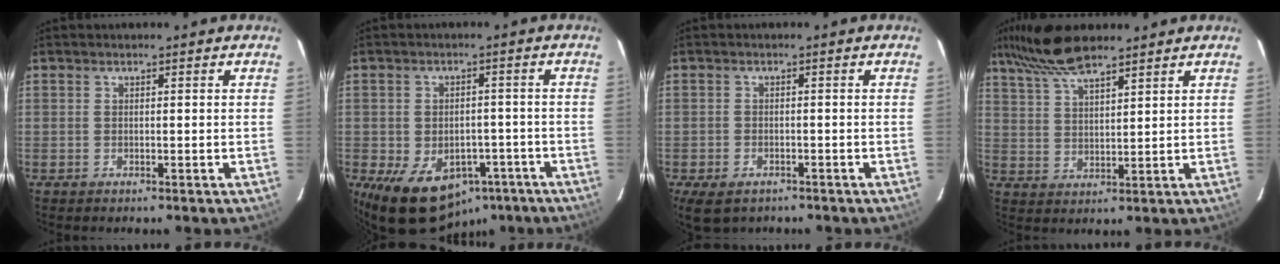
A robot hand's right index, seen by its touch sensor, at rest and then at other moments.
{"total": 13.6, "force": [-7.4, 9.3, 6.5], "torque": [-0.138, 0.008, -0.083]}
{"total": 6.3, "force": [-4.1, 3.7, 3.0], "torque": [-0.074, -0.019, -0.064]}
{"total": 9.6, "force": [7.7, 2.1, 5.2], "torque": [-0.109, 0.023, 0.153]}